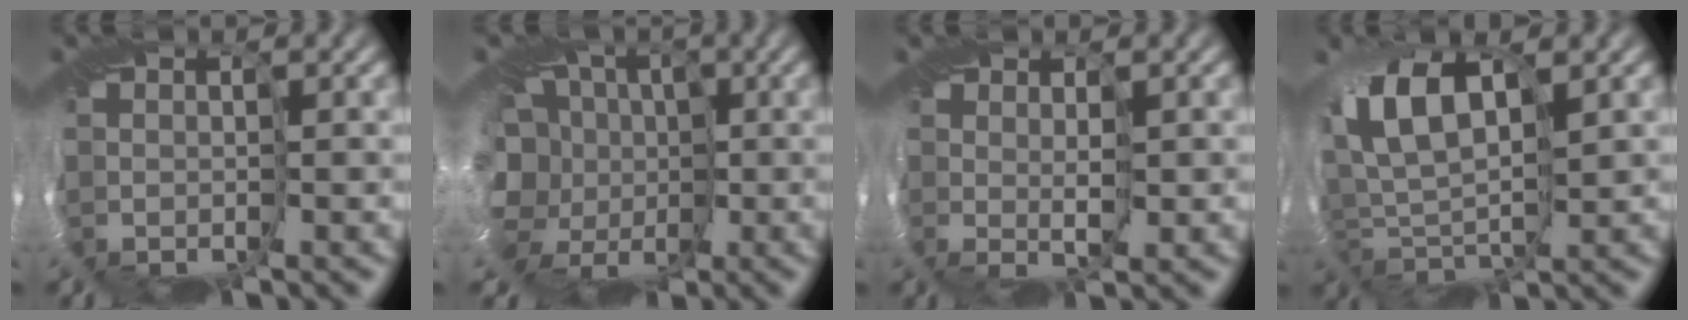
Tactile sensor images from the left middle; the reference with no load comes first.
{"total": 12.1, "force": [-2.4, 10.0, 6.5], "torque": [-0.094, -0.004, -0.062]}
{"total": 1.2, "force": [0.9, -0.8, -0.1], "torque": [-0.001, -0.001, 0.019]}
{"total": 7.1, "force": [1.2, 3.6, 5.9], "torque": [-0.120, 0.001, 0.014]}